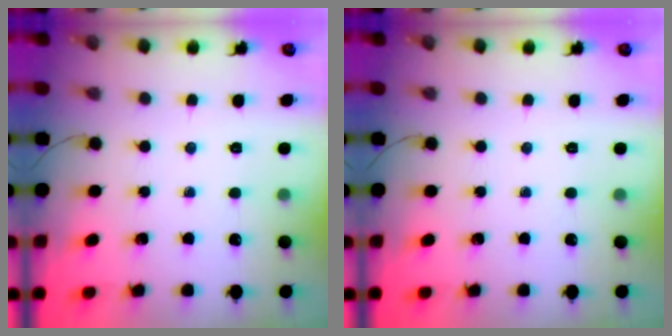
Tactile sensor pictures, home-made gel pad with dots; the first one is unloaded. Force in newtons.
{"total": 0.0}